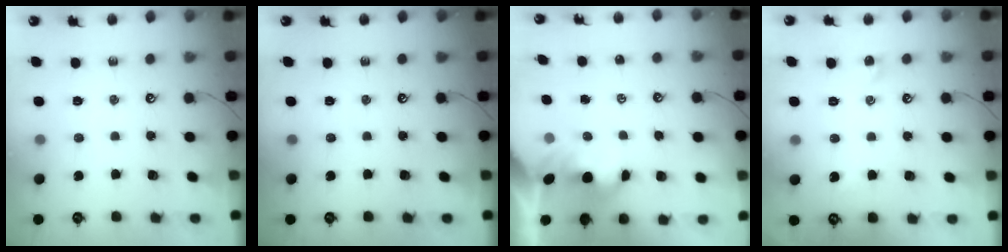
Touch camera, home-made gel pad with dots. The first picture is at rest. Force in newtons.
{"total": 0.0}
{"total": 1.8, "press": 1.8, "slide": 0.2}
{"total": 1.5, "press": 1.4, "slide": 0.5}